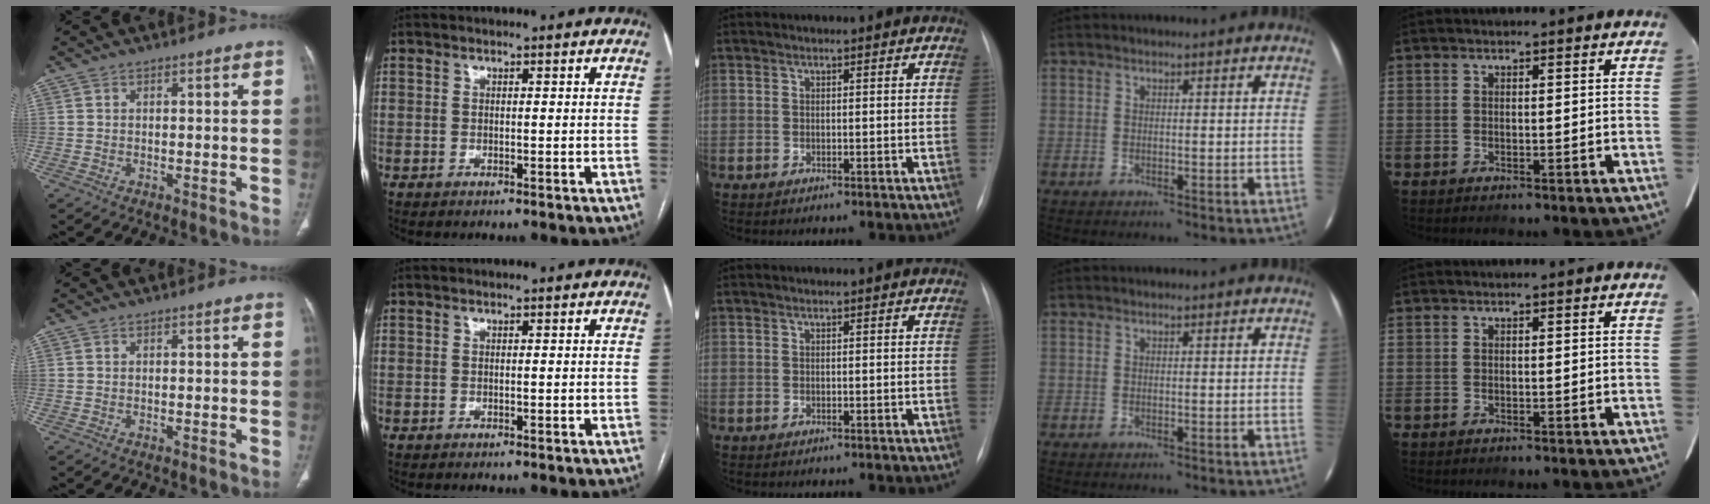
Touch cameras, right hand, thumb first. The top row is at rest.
{}